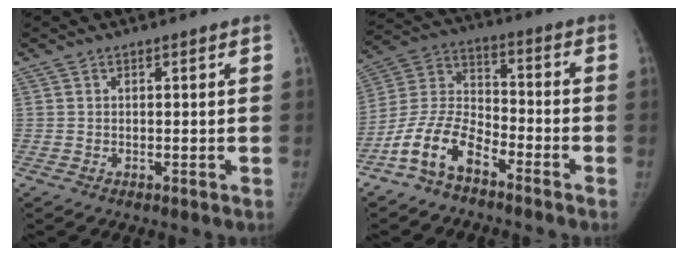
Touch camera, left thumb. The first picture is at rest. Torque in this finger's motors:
{"motor_torque": [2.08, 2.92, -0.18, 0.19, 0.31]}